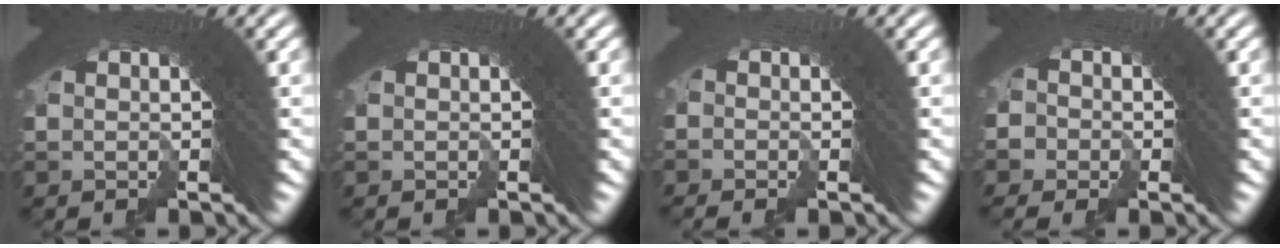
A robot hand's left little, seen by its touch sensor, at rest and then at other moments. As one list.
[{"total": 0.0}, {"total": 1.3, "force": [-1.1, -0.3, -0.7], "torque": [0.025, 0.011, -0.025]}, {"total": 2.2, "force": [-1.4, 1.7, -0.4], "torque": [0.014, 0.008, -0.035]}]